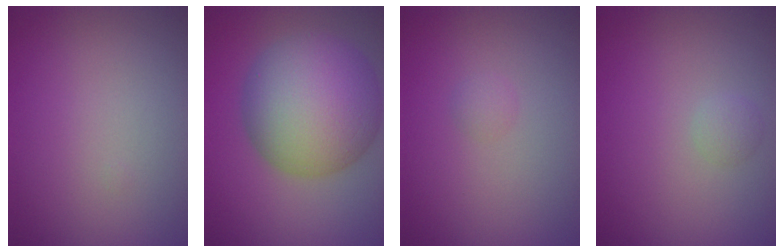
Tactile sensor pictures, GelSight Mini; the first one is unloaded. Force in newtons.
{"total": 11.2, "press": 11.2, "slide": 0.5}
{"total": 0.7, "press": 0.7, "slide": 0.0}
{"total": 0.9, "press": 0.9, "slide": 0.1}